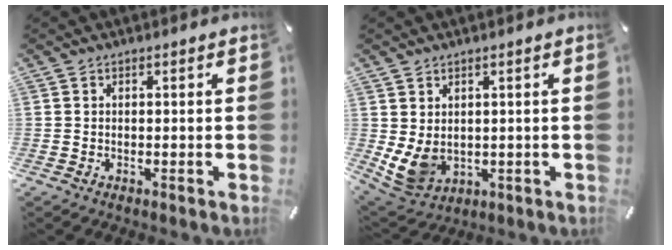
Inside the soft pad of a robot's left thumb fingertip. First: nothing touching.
{"total": 6.6, "force": [1.3, 5.6, 3.2], "torque": [-0.089, -0.011, 0.023]}